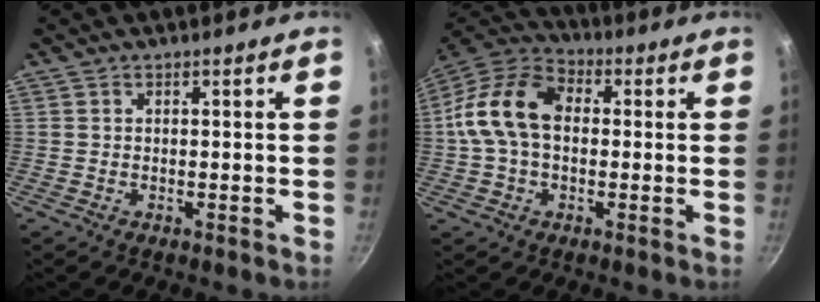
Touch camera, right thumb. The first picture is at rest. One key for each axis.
{"total": 14.1, "fx": 0.7, "fy": 9.9, "fz": 10.0, "tx": -0.163, "ty": 0.032, "tz": -0.006}